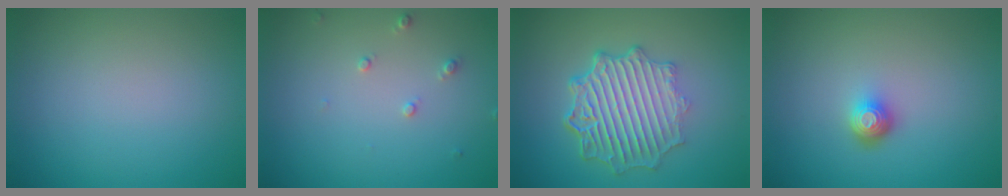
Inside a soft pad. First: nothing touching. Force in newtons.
{"total": 1.1, "press": 1.1, "slide": 0.2}
{"total": 7.1, "press": 5.3, "slide": 4.7}
{"total": 1.9, "press": 1.4, "slide": 1.3}